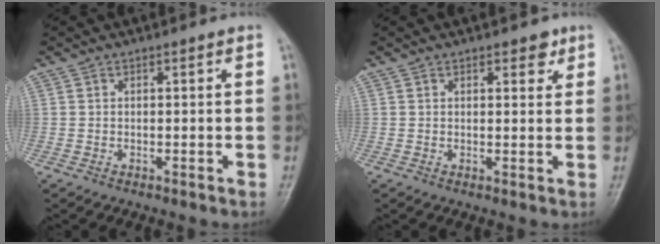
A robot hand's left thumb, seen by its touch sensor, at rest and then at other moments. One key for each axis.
{"total": 2.7, "fx": 1.7, "fy": 1.5, "fz": 1.6, "tx": -0.003, "ty": -0.007, "tz": 0.020}